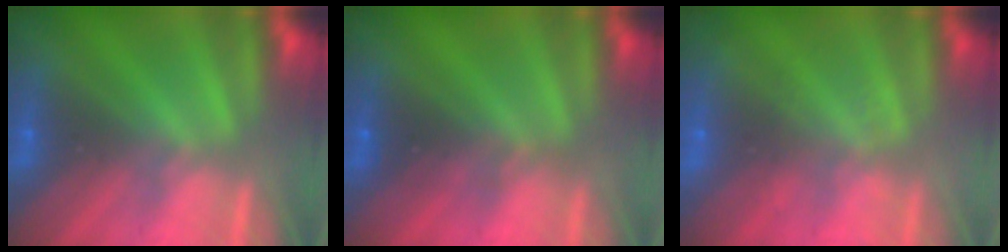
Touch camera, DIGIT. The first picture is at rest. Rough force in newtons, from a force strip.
{"total": 2.3}
{"total": 1.9}